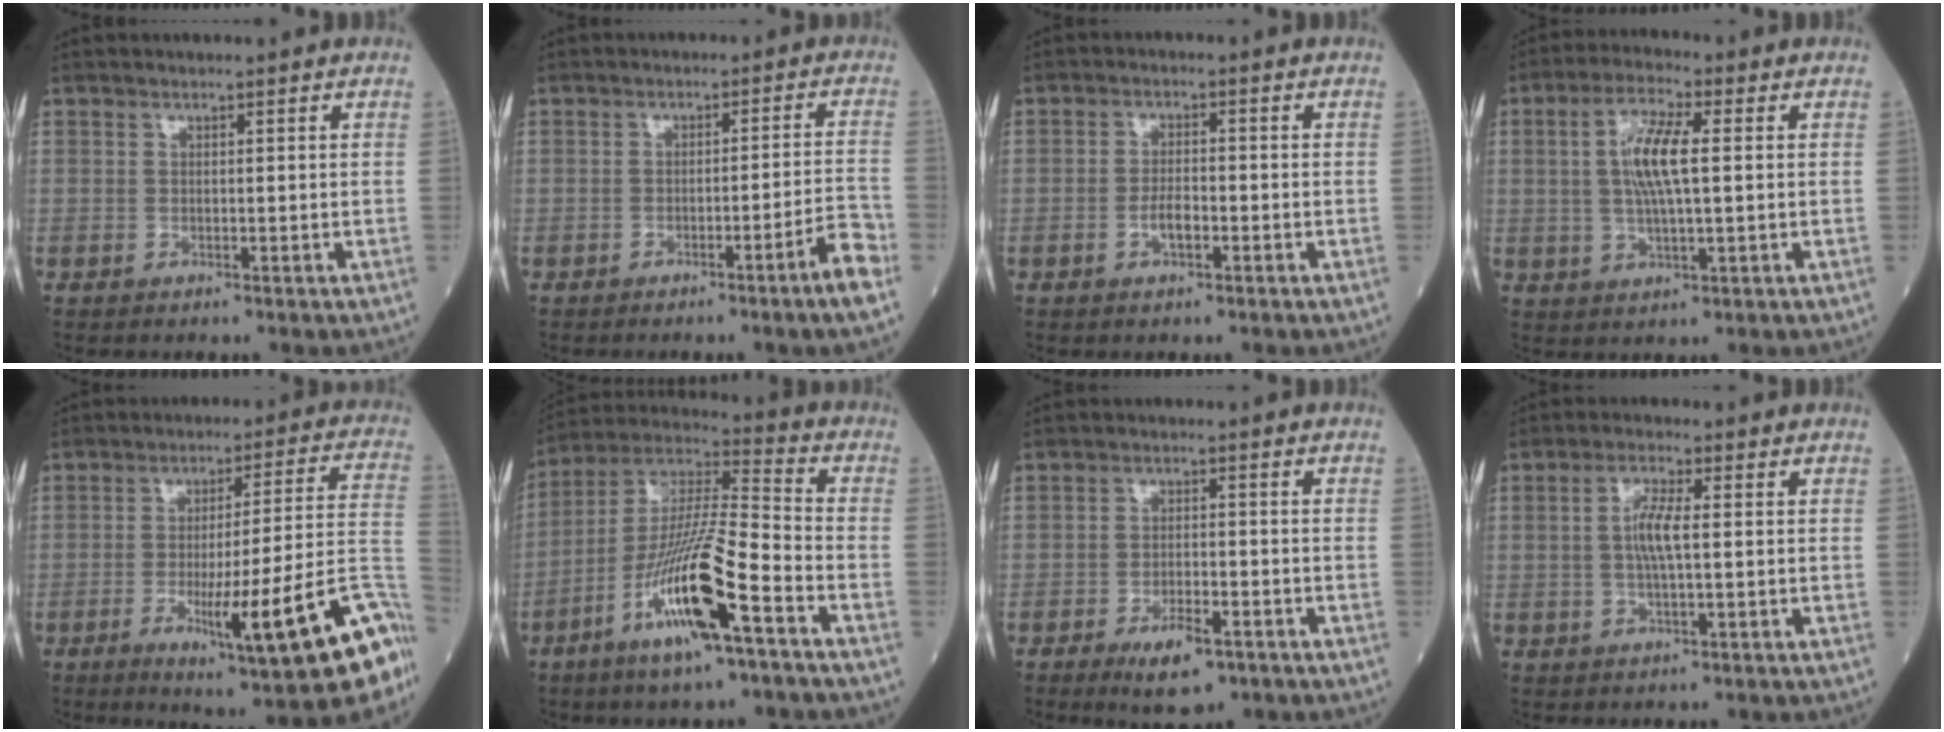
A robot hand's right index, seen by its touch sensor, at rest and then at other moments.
{"total": 5.7, "force": [-3.4, -0.9, 4.5], "torque": [-0.048, 0.004, -0.050]}
{"total": 2.8, "force": [-1.1, 1.0, 2.4], "torque": [-0.046, 0.003, -0.018]}
{"total": 7.9, "force": [1.1, 1.5, 7.7], "torque": [-0.157, 0.006, 0.020]}
{"total": 19.7, "force": [-8.3, 0.9, 17.9], "torque": [-0.203, -0.005, -0.115]}
{"total": 16.4, "force": [-7.3, 1.5, 14.6], "torque": [-0.289, -0.010, -0.134]}
{"total": 6.0, "force": [-3.5, 2.0, 4.5], "torque": [-0.078, -0.005, -0.052]}
{"total": 4.6, "force": [0.3, 0.8, 4.6], "torque": [-0.097, 0.004, 0.003]}